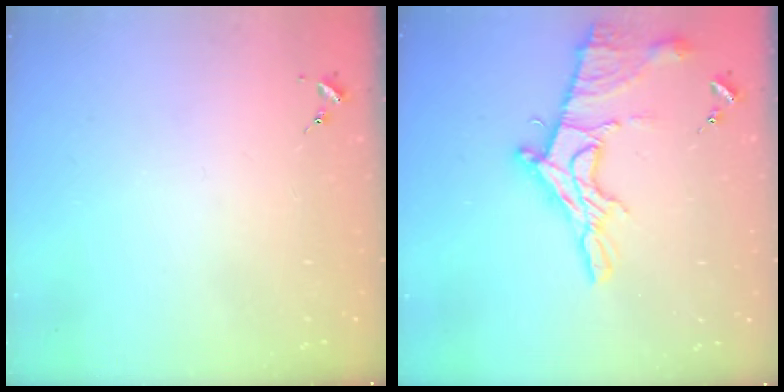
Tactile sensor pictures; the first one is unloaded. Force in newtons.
{"total": 17.2, "press": 17.1, "slide": 1.2}